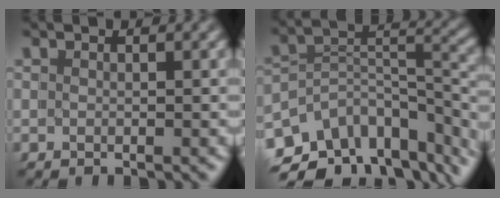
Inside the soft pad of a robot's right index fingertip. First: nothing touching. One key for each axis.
{"total": 11.7, "fx": -5.8, "fy": 7.4, "fz": 7.0, "tx": -0.105, "ty": -0.029, "tz": -0.096}